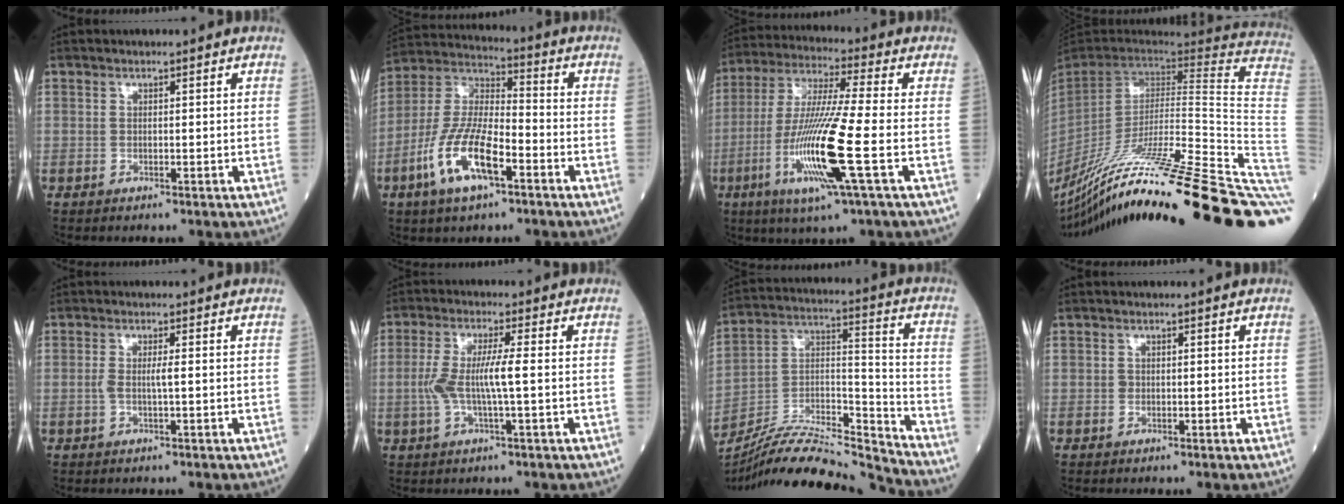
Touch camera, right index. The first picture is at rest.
{"total": 13.5, "force": [-5.8, 4.3, 11.4], "torque": [-0.241, 0.001, -0.111]}
{"total": 15.5, "force": [-4.5, -0.4, 14.8], "torque": [-0.305, -0.019, -0.092]}
{"total": 41.4, "force": [-29.7, -2.2, 28.8], "torque": [-0.265, -0.086, -0.447]}
{"total": 2.0, "force": [-0.1, -0.1, 2.0], "torque": [-0.042, 0.000, -0.005]}
{"total": 6.3, "force": [-0.4, 0.2, 6.2], "torque": [-0.138, 0.007, -0.009]}
{"total": 19.5, "force": [-18.5, 0.0, 6.0], "torque": [-0.113, 0.025, -0.318]}
{"total": 0.5, "force": [0.0, 0.5, 0.2], "torque": [-0.004, 0.001, -0.002]}